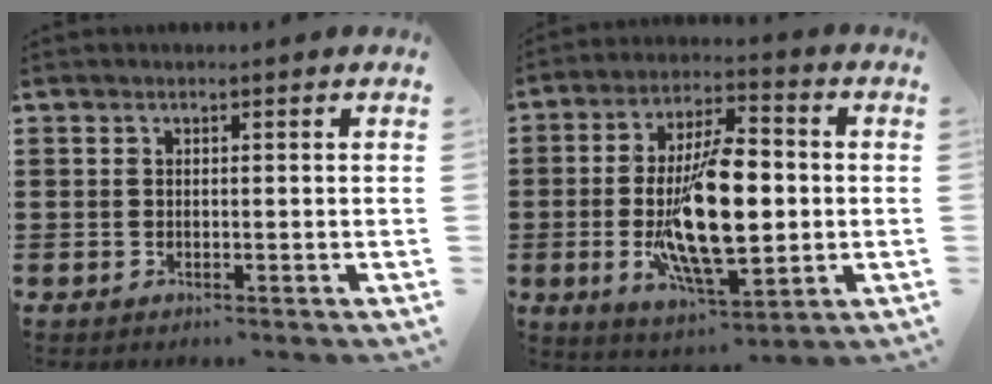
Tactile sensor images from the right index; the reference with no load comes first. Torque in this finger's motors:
{"motor_torque": [2.14, 0.00, 1.05, 0.21]}